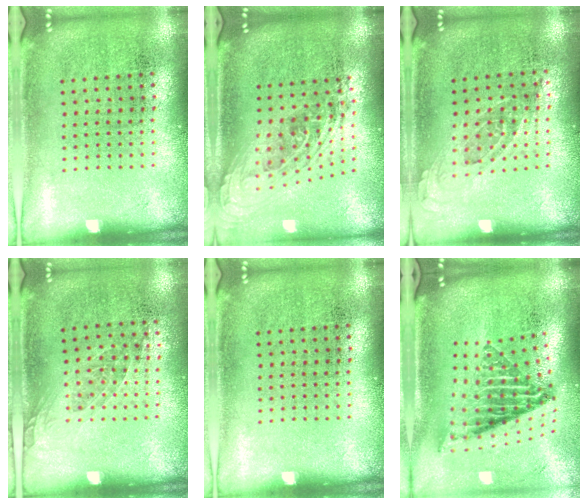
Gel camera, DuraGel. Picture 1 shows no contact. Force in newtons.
{"total": 2.1, "press": 1.6, "slide": 1.4}
{"total": 0.7, "press": 0.7, "slide": 0.3}
{"total": 1.0, "press": 0.7, "slide": 0.7}
{"total": 0.0}
{"total": 2.6, "press": 1.6, "slide": 2.0}